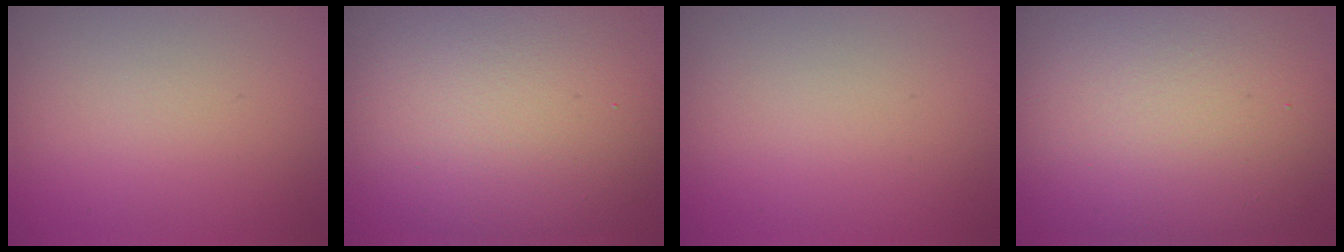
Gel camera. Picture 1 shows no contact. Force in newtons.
{"total": 12.9, "press": 12.8, "slide": 1.0}
{"total": 0.0}
{"total": 14.8, "press": 14.8, "slide": 1.2}